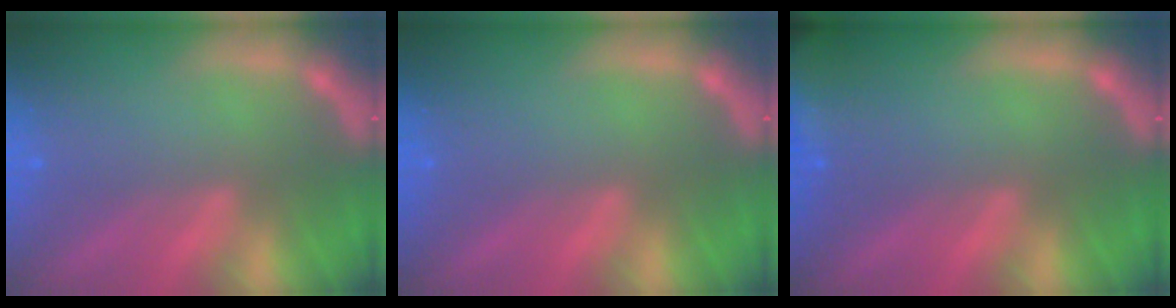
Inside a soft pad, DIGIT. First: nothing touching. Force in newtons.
{"total": 0.0}
{"total": 8.5}